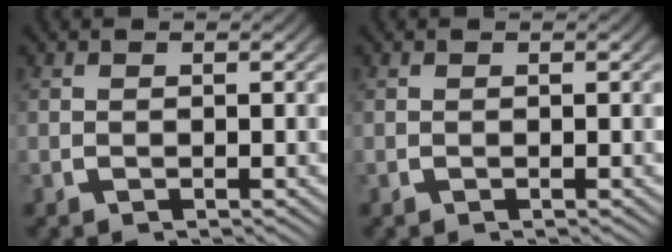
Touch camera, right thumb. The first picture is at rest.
{"total": 0.0}